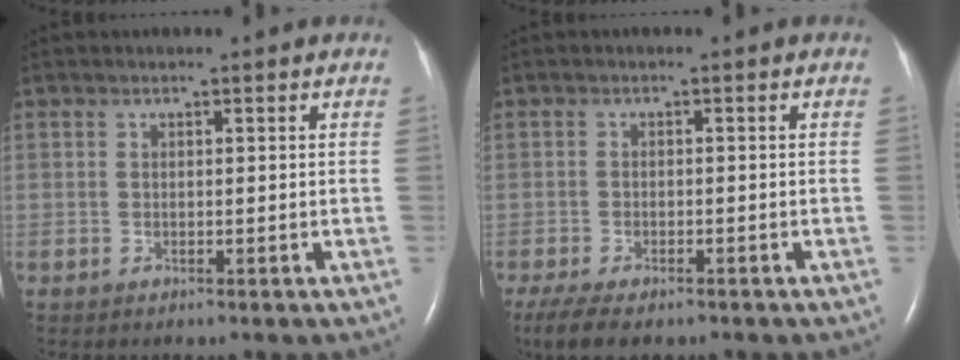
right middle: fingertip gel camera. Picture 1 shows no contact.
{"total": 6.4, "force": [-4.6, 2.1, 3.9], "torque": [-0.070, -0.018, -0.071]}